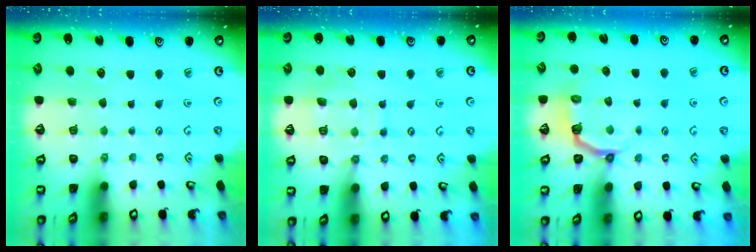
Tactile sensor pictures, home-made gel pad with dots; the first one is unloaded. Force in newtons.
{"total": 11.7, "press": 11.7, "slide": 0.7}
{"total": 4.1, "press": 2.5, "slide": 3.2}